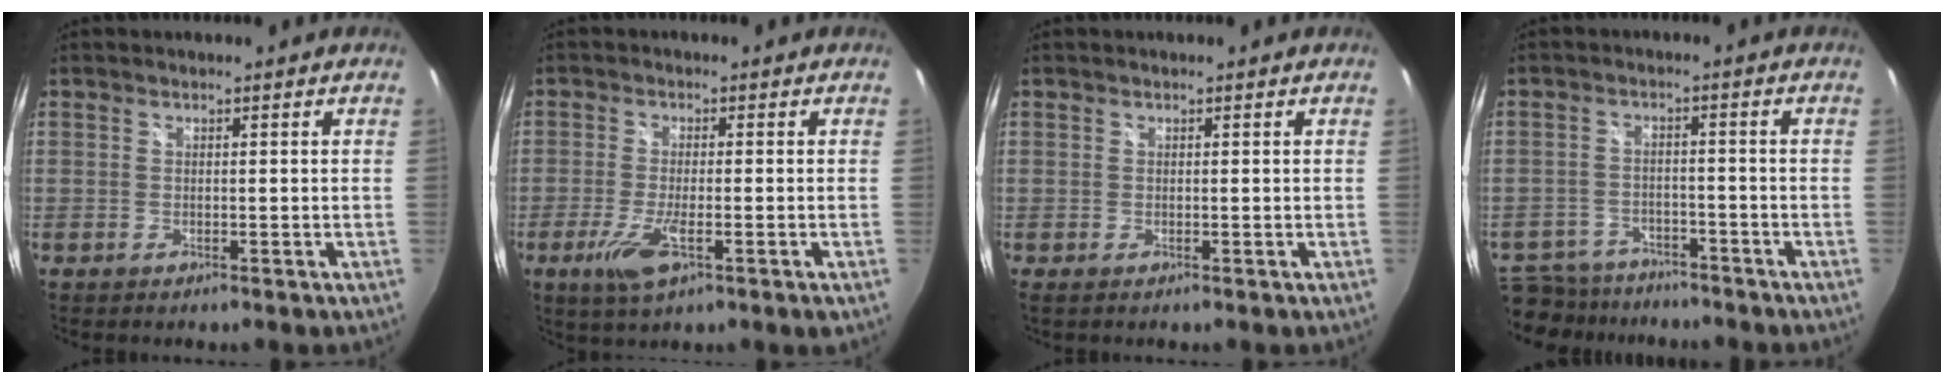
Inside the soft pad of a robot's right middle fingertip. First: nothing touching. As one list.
[{"total": 6.7, "force": [-3.0, 1.4, 5.8], "torque": [-0.126, -0.017, -0.056]}, {"total": 0.0}, {"total": 13.7, "force": [-11.2, 6.5, 4.5], "torque": [-0.130, -0.003, -0.175]}]